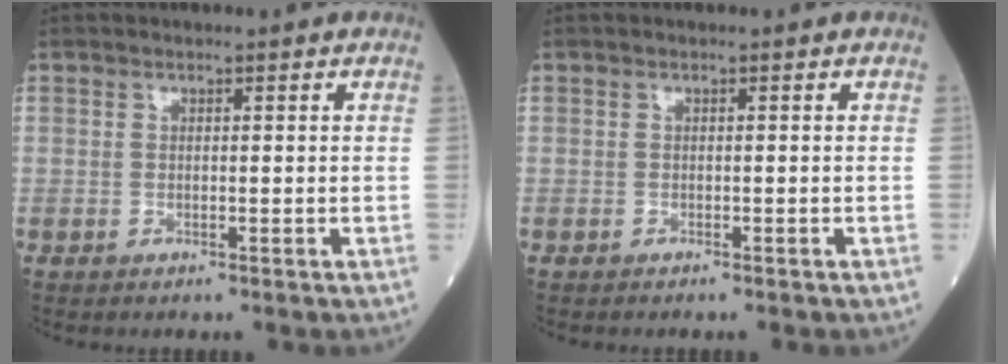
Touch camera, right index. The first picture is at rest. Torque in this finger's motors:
{"motor_torque": [-0.07, -0.03, 0.05, -0.01]}